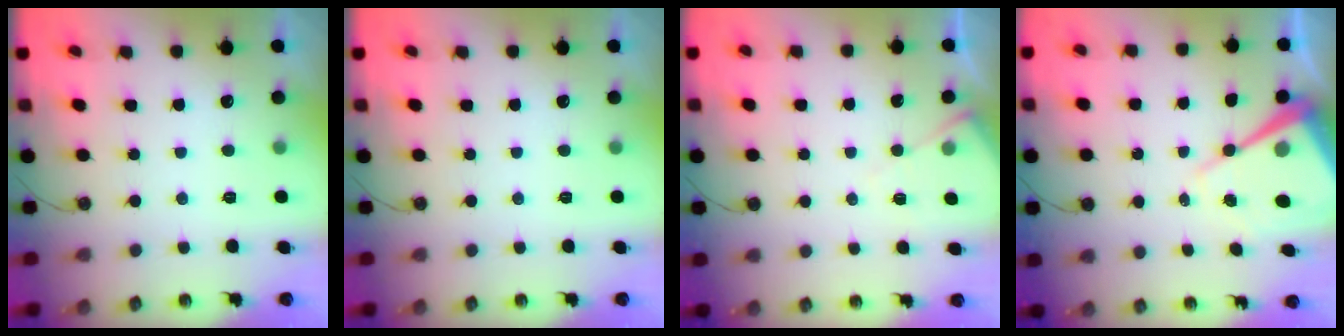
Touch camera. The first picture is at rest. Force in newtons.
{"total": 0.0}
{"total": 7.0, "press": 6.9, "slide": 0.6}
{"total": 14.1, "press": 14.0, "slide": 1.1}